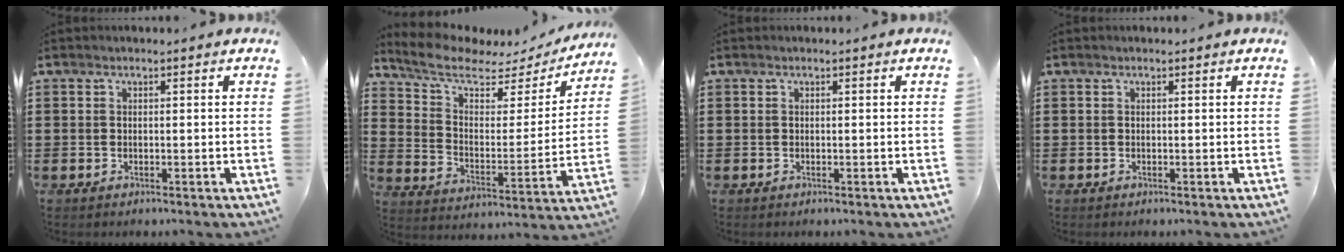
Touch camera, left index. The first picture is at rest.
{"total": 6.9, "force": [5.4, 2.5, 3.5], "torque": [-0.095, -0.029, 0.089]}
{"total": 0.0}
{"total": 0.0}